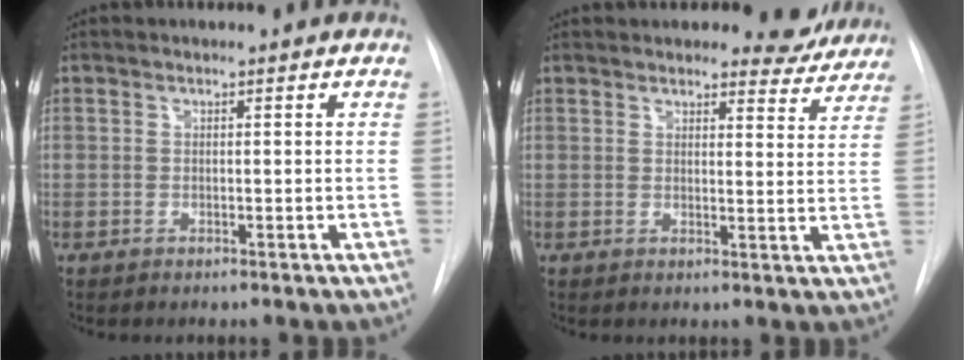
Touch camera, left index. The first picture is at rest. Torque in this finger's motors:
{"motor_torque": [0.91, -1.23, 0.56, 0.11]}